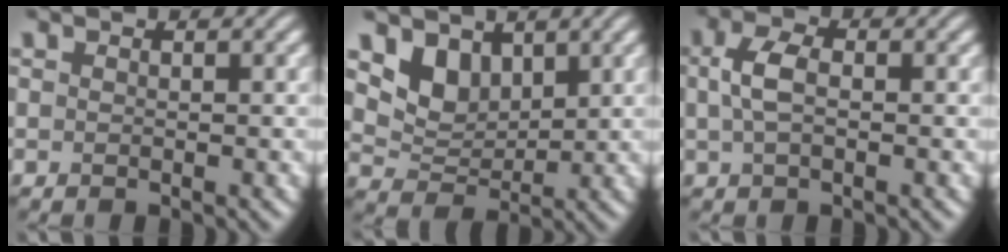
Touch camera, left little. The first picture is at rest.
{"total": 3.9, "force": [2.3, 2.6, 1.8], "torque": [-0.044, -0.019, 0.045]}
{"total": 3.1, "force": [0.2, 1.8, 2.5], "torque": [-0.058, 0.005, 0.000]}